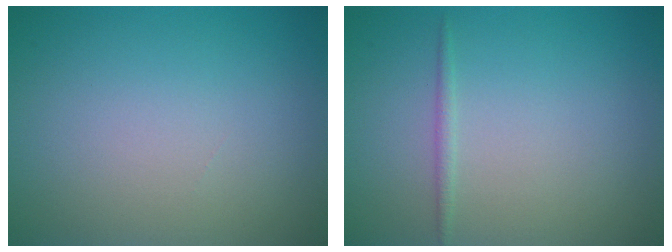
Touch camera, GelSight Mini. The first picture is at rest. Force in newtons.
{"total": 0.7, "press": 0.7, "slide": 0.0}